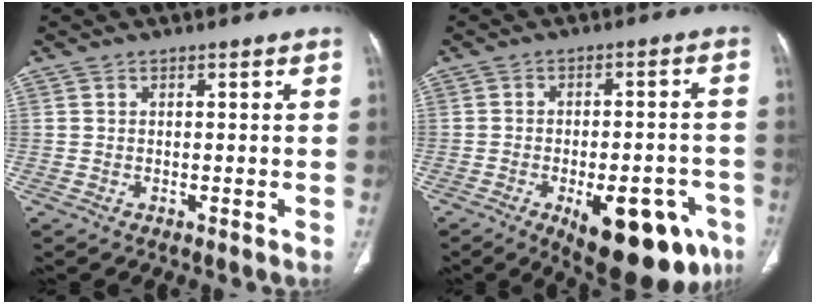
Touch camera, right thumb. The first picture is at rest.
{"total": 18.5, "force": [-8.7, 7.9, 14.4], "torque": [-0.127, 0.027, -0.102]}